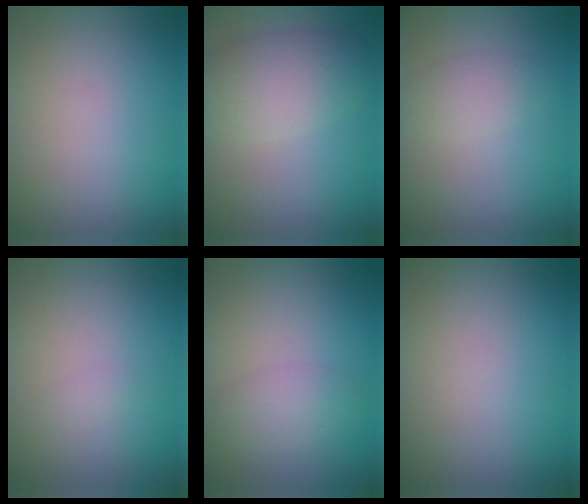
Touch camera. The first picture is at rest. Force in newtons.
{"total": 5.3, "press": 5.3, "slide": 0.1}
{"total": 2.1, "press": 2.1, "slide": 0.1}
{"total": 0.5, "press": 0.5, "slide": 0.0}
{"total": 2.0, "press": 2.0, "slide": 0.1}
{"total": 0.0}